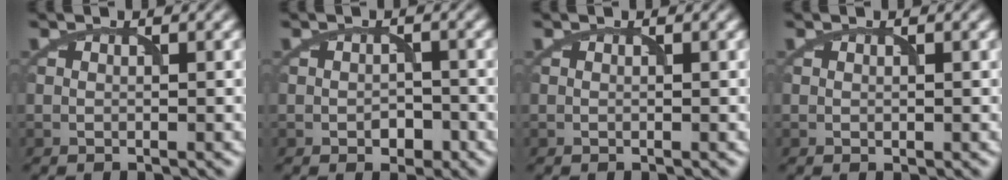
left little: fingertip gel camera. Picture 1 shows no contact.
{"total": 1.8, "force": [-0.8, 1.2, 1.0], "torque": [-0.014, -0.003, -0.013]}
{"total": 0.0}
{"total": 0.0}